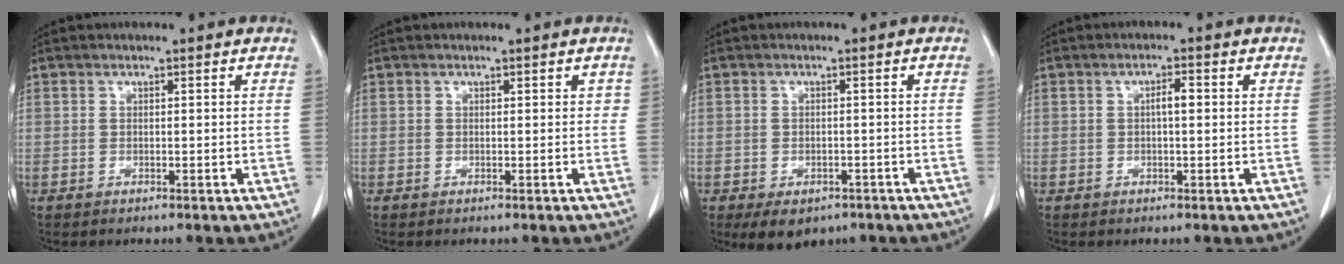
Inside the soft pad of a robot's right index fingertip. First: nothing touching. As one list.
[{"total": 0.9, "force": [0.3, 0.7, 0.5], "torque": [-0.003, 0.010, 0.002]}, {"total": 6.1, "force": [-4.1, 3.6, 2.6], "torque": [-0.031, -0.003, -0.052]}, {"total": 2.0, "force": [0.1, 0.5, 2.0], "torque": [-0.034, 0.004, 0.001]}]